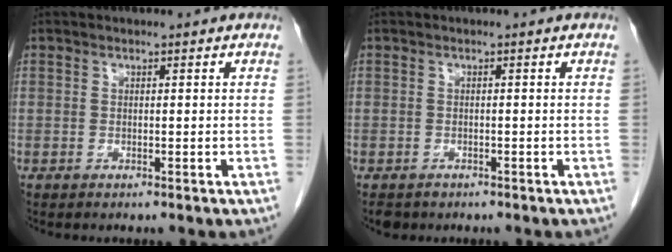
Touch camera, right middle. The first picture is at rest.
{"total": 2.0, "force": [-1.5, 1.3, 0.3], "torque": [-0.008, 0.000, -0.022]}